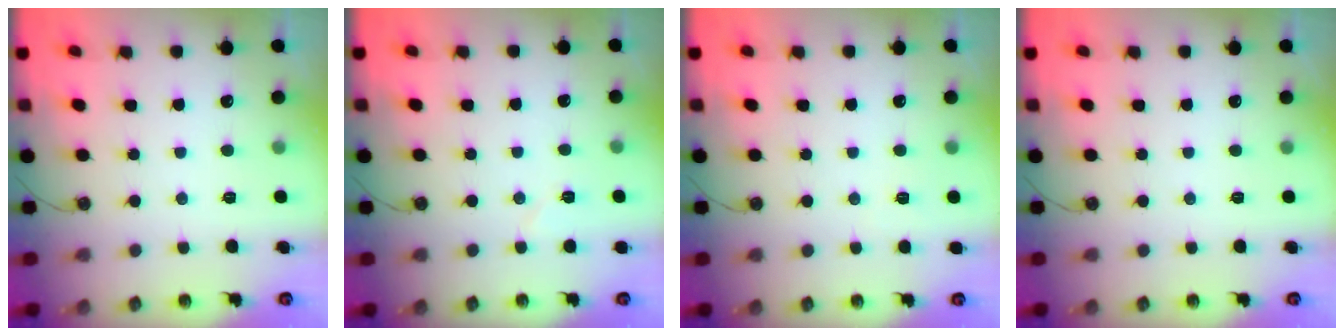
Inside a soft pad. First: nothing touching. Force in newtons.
{"total": 4.4, "press": 4.3, "slide": 0.9}
{"total": 2.8, "press": 1.5, "slide": 2.3}
{"total": 0.0}